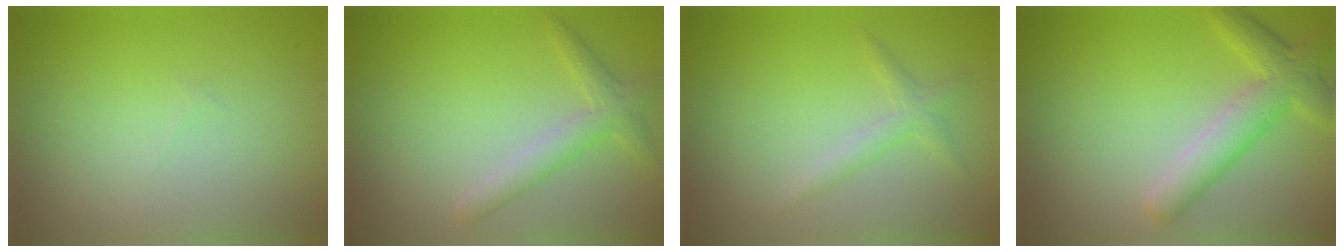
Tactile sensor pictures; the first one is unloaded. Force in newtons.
{"total": 2.4, "press": 2.4, "slide": 0.2}
{"total": 1.5, "press": 1.5, "slide": 0.1}
{"total": 4.1, "press": 4.1, "slide": 0.2}